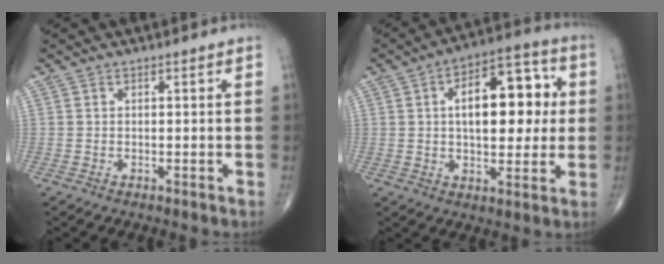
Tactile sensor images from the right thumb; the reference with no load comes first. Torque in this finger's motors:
{"motor_torque": [0.71, 3.75, 1.35, 0.22, 0.42]}